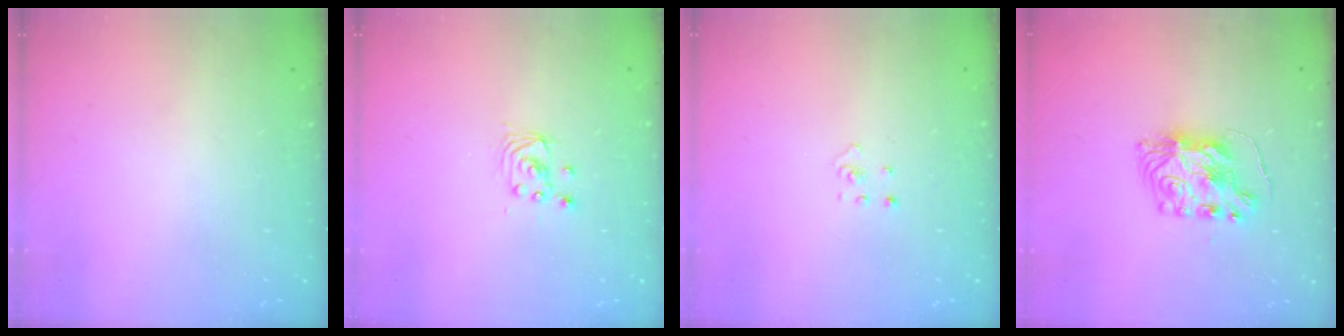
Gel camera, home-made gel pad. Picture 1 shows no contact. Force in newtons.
{"total": 2.8, "press": 2.8, "slide": 0.1}
{"total": 1.9, "press": 1.9, "slide": 0.1}
{"total": 8.6, "press": 8.5, "slide": 0.7}